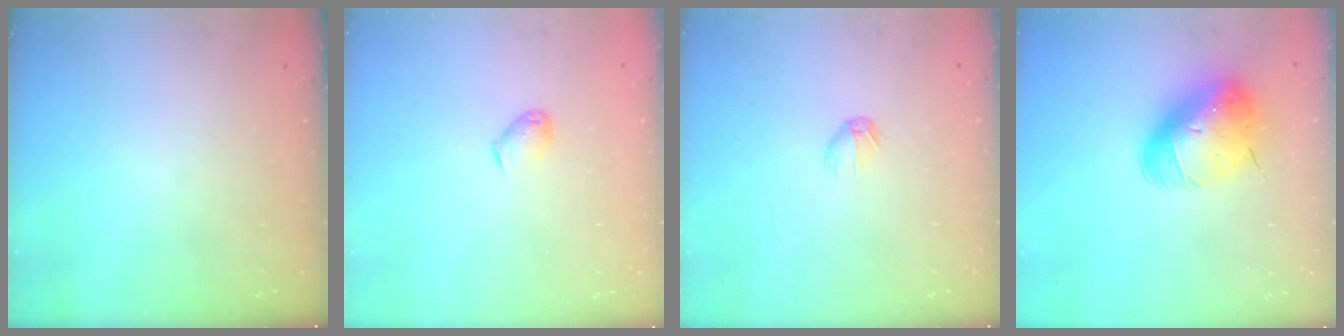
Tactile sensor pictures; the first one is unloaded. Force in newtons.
{"total": 3.8, "press": 3.8, "slide": 0.6}
{"total": 3.8, "press": 3.6, "slide": 1.1}
{"total": 10.9, "press": 10.7, "slide": 1.9}